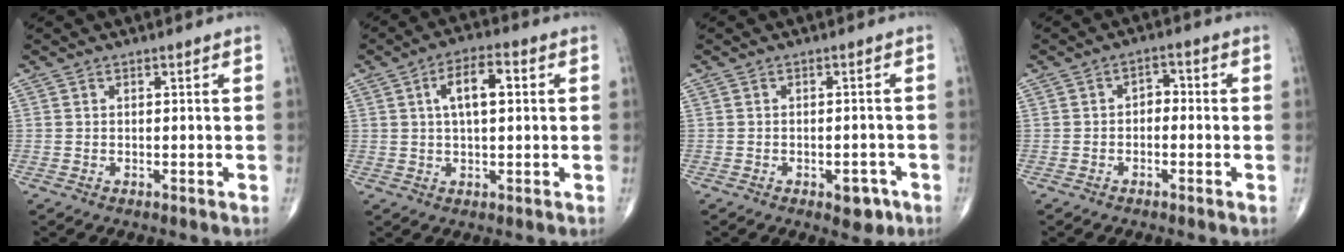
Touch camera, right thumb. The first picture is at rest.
{"total": 7.7, "force": [1.7, 3.3, 6.8], "torque": [-0.110, 0.013, 0.025]}
{"total": 3.9, "force": [-2.0, 2.0, 2.6], "torque": [-0.017, 0.010, -0.021]}
{"total": 2.8, "force": [-0.5, 2.0, 1.9], "torque": [-0.013, 0.016, -0.018]}